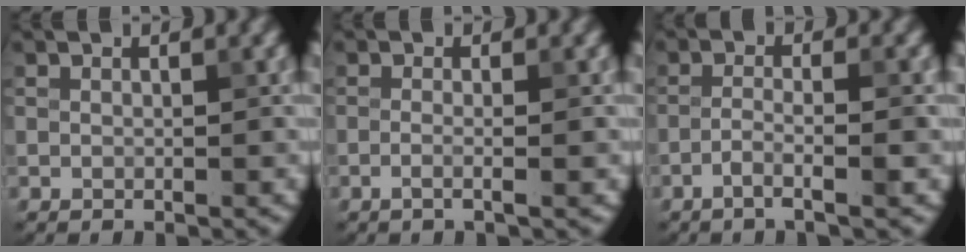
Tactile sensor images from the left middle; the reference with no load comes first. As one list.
[{"total": 1.9, "force": [-0.3, 0.7, 1.8], "torque": [-0.020, -0.003, -0.020]}, {"total": 2.7, "force": [-1.3, 0.3, 2.3], "torque": [-0.036, 0.007, -0.037]}]